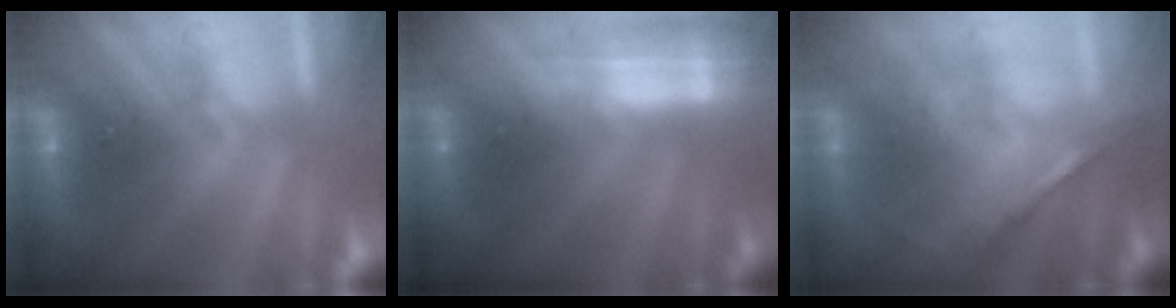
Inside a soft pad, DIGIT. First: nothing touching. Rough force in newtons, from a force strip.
{"total": 2.4}
{"total": 1.3}